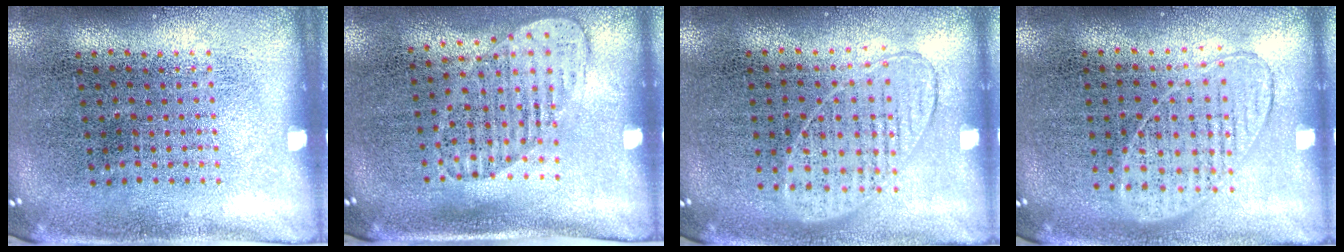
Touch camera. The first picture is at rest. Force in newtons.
{"total": 1.4, "press": 1.1, "slide": 0.9}
{"total": 0.9, "press": 0.9, "slide": 0.3}
{"total": 0.9, "press": 0.9, "slide": 0.3}